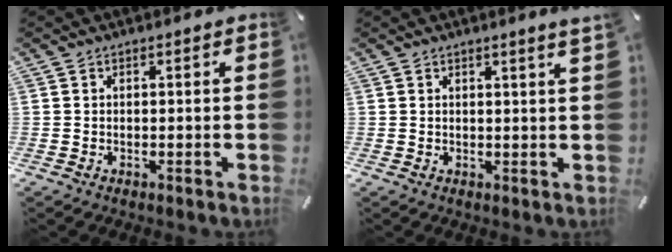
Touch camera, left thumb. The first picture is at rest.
{"total": 1.9, "force": [1.3, -0.2, 1.4], "torque": [-0.025, -0.003, 0.023]}